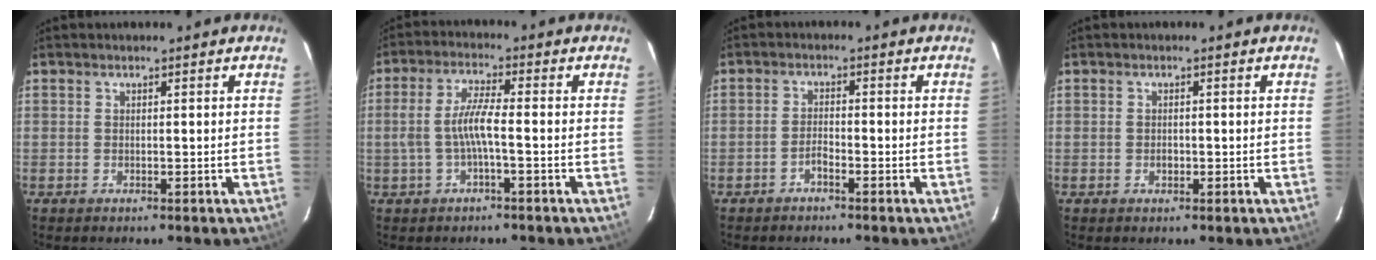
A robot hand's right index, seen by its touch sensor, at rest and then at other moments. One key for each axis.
{"total": 5.8, "fx": -1.4, "fy": 0.7, "fz": 5.6, "tx": -0.119, "ty": 0.005, "tz": -0.023}
{"total": 1.9, "fx": -1.5, "fy": 0.4, "fz": 1.1, "tx": -0.027, "ty": 0.005, "tz": -0.030}
{"total": 1.2, "fx": -0.3, "fy": 0.9, "fz": 0.7, "tx": -0.013, "ty": 0.003, "tz": -0.006}